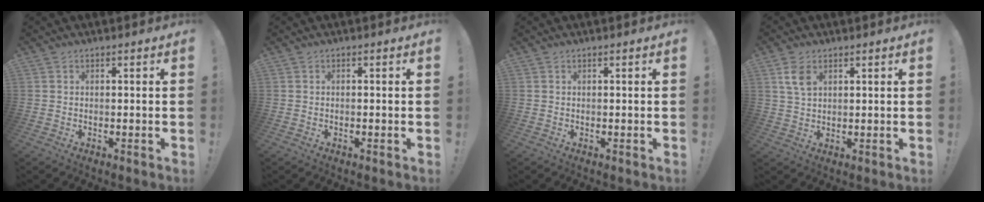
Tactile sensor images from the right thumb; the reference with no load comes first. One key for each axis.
{"total": 0.0}
{"total": 0.0}
{"total": 5.4, "fx": 2.5, "fy": 3.4, "fz": 3.4, "tx": -0.062, "ty": -0.004, "tz": 0.050}